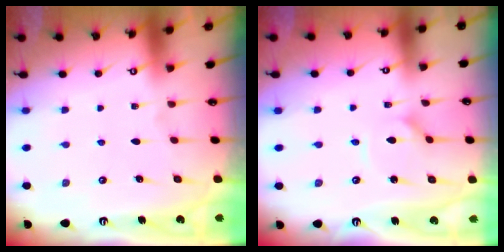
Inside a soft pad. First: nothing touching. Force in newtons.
{"total": 2.1, "press": 2.1, "slide": 0.3}